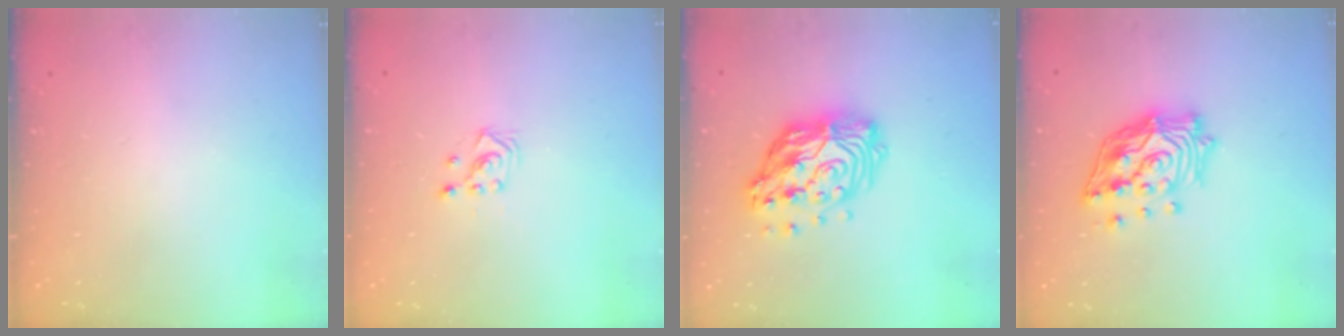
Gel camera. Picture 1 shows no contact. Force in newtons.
{"total": 2.9, "press": 2.7, "slide": 1.0}
{"total": 17.1, "press": 17.0, "slide": 1.6}
{"total": 18.1, "press": 17.9, "slide": 2.7}